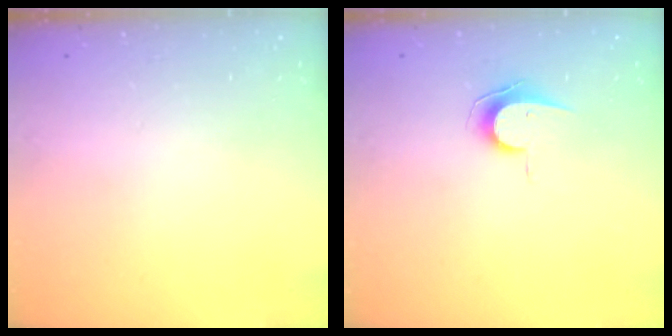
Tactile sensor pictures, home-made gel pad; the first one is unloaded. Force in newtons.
{"total": 7.7, "press": 7.6, "slide": 0.4}